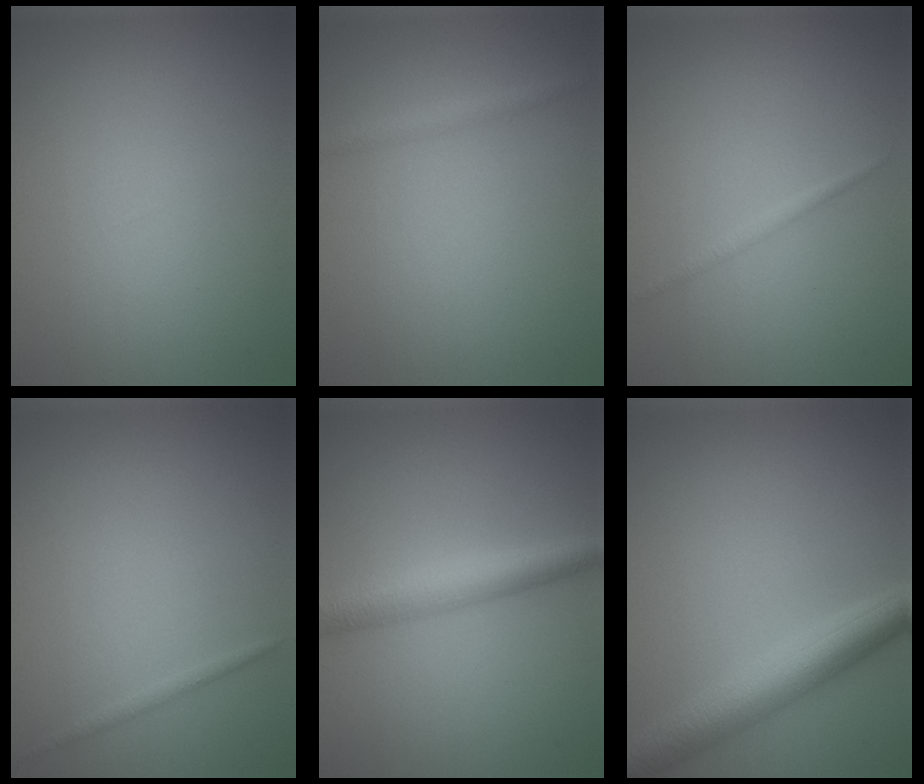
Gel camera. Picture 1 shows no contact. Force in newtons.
{"total": 1.4, "press": 1.4, "slide": 0.1}
{"total": 0.9, "press": 0.9, "slide": 0.0}
{"total": 0.7, "press": 0.7, "slide": 0.0}
{"total": 4.3, "press": 4.3, "slide": 0.1}
{"total": 5.7, "press": 5.7, "slide": 0.1}